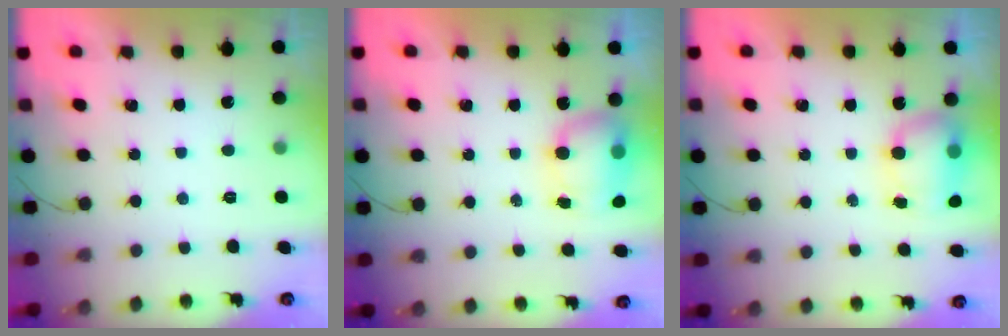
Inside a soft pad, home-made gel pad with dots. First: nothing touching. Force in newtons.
{"total": 7.3, "press": 7.2, "slide": 1.0}
{"total": 7.1, "press": 7.0, "slide": 1.2}